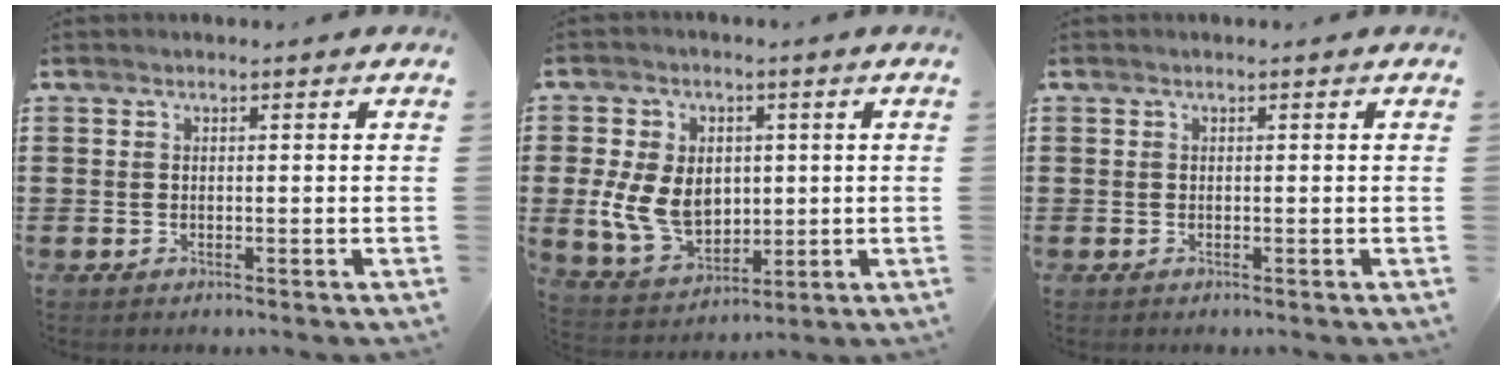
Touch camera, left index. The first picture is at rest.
{"total": 9.6, "force": [0.3, 7.2, 6.3], "torque": [-0.153, 0.008, 0.004]}
{"total": 0.0}